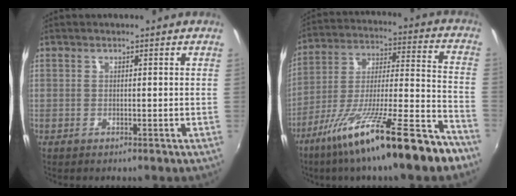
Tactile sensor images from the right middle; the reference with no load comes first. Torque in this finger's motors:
{"motor_torque": [1.31, -0.83, 1.06, 0.21]}